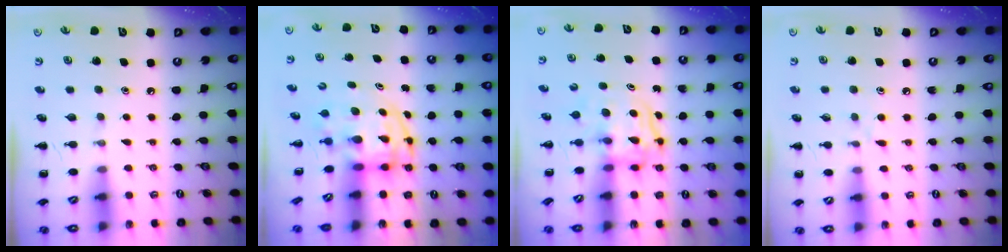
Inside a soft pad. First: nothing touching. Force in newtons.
{"total": 3.8, "press": 3.8, "slide": 0.7}
{"total": 3.5, "press": 3.5, "slide": 0.3}
{"total": 5.5, "press": 5.1, "slide": 2.2}